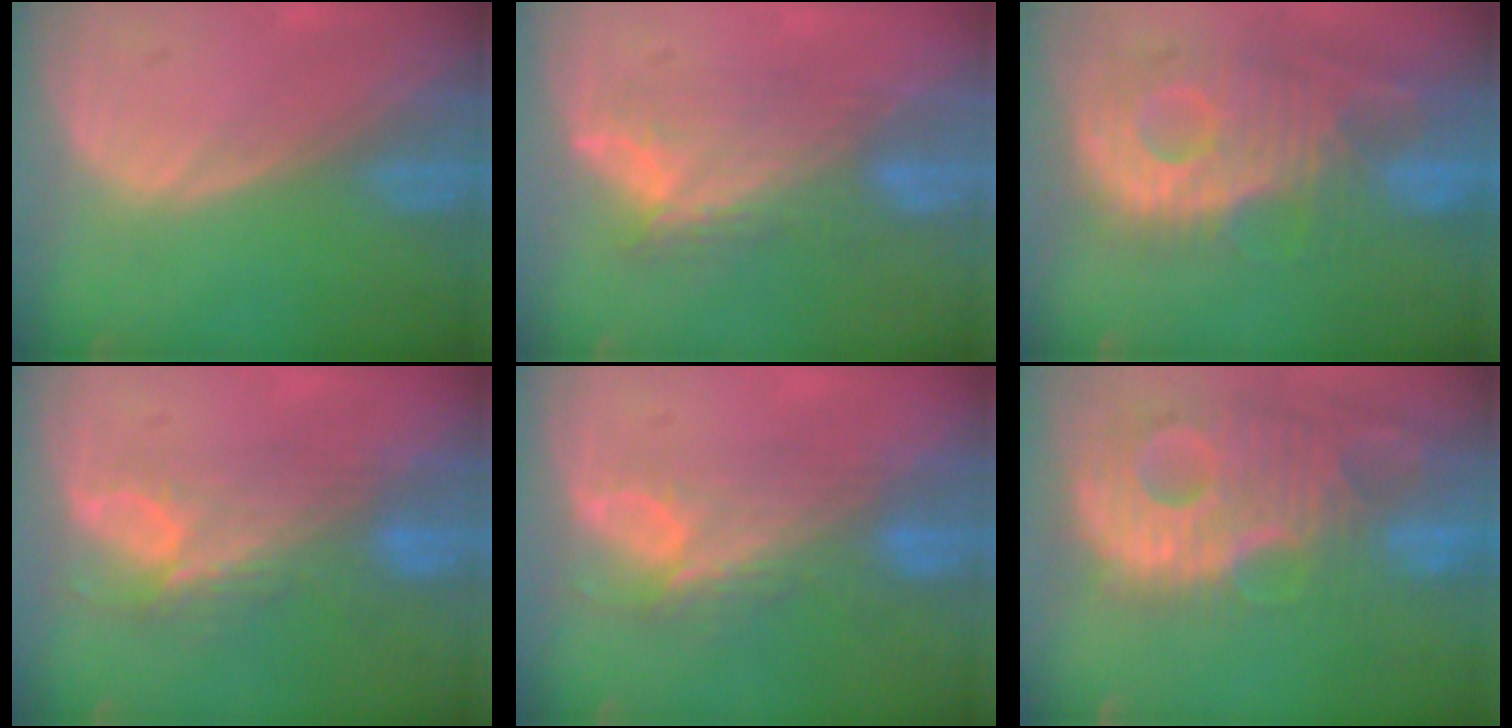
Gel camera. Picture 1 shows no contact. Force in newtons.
{"total": 7.0, "press": 6.8, "slide": 1.7}
{"total": 11.8, "press": 10.6, "slide": 5.1}
{"total": 7.8, "press": 6.9, "slide": 3.8}
{"total": 7.8, "press": 6.9, "slide": 3.8}
{"total": 13.9, "press": 12.0, "slide": 7.0}